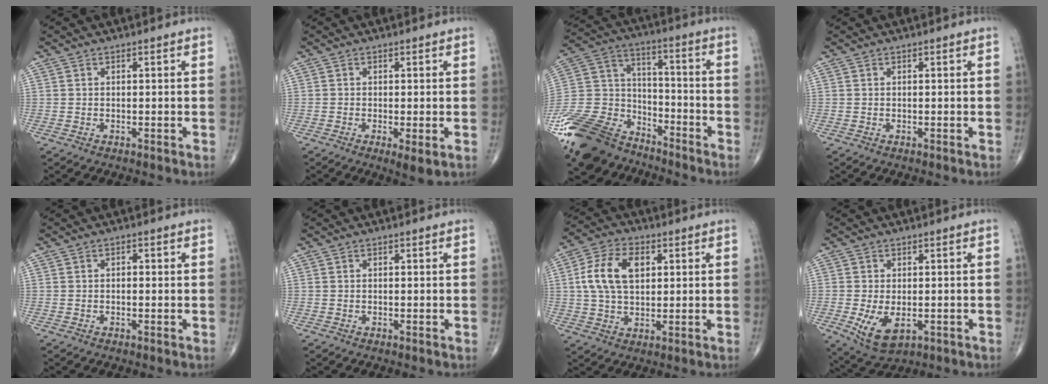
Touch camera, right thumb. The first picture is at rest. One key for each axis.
{"total": 3.1, "fx": -0.9, "fy": 0.7, "fz": 2.9, "tx": -0.054, "ty": -0.012, "tz": -0.016}
{"total": 22.6, "fx": -17.1, "fy": 12.0, "fz": 8.6, "tx": -0.186, "ty": 0.074, "tz": -0.312}
{"total": 0.0}
{"total": 0.8, "fx": 0.0, "fy": 0.5, "fz": 0.6, "tx": -0.005, "ty": 0.003, "tz": -0.003}
{"total": 0.0}
{"total": 11.3, "fx": 2.4, "fy": 6.9, "fz": 8.6, "tx": -0.160, "ty": 0.009, "tz": 0.041}
{"total": 7.2, "fx": -1.7, "fy": 4.1, "fz": 5.8, "tx": -0.103, "ty": -0.014, "tz": -0.018}